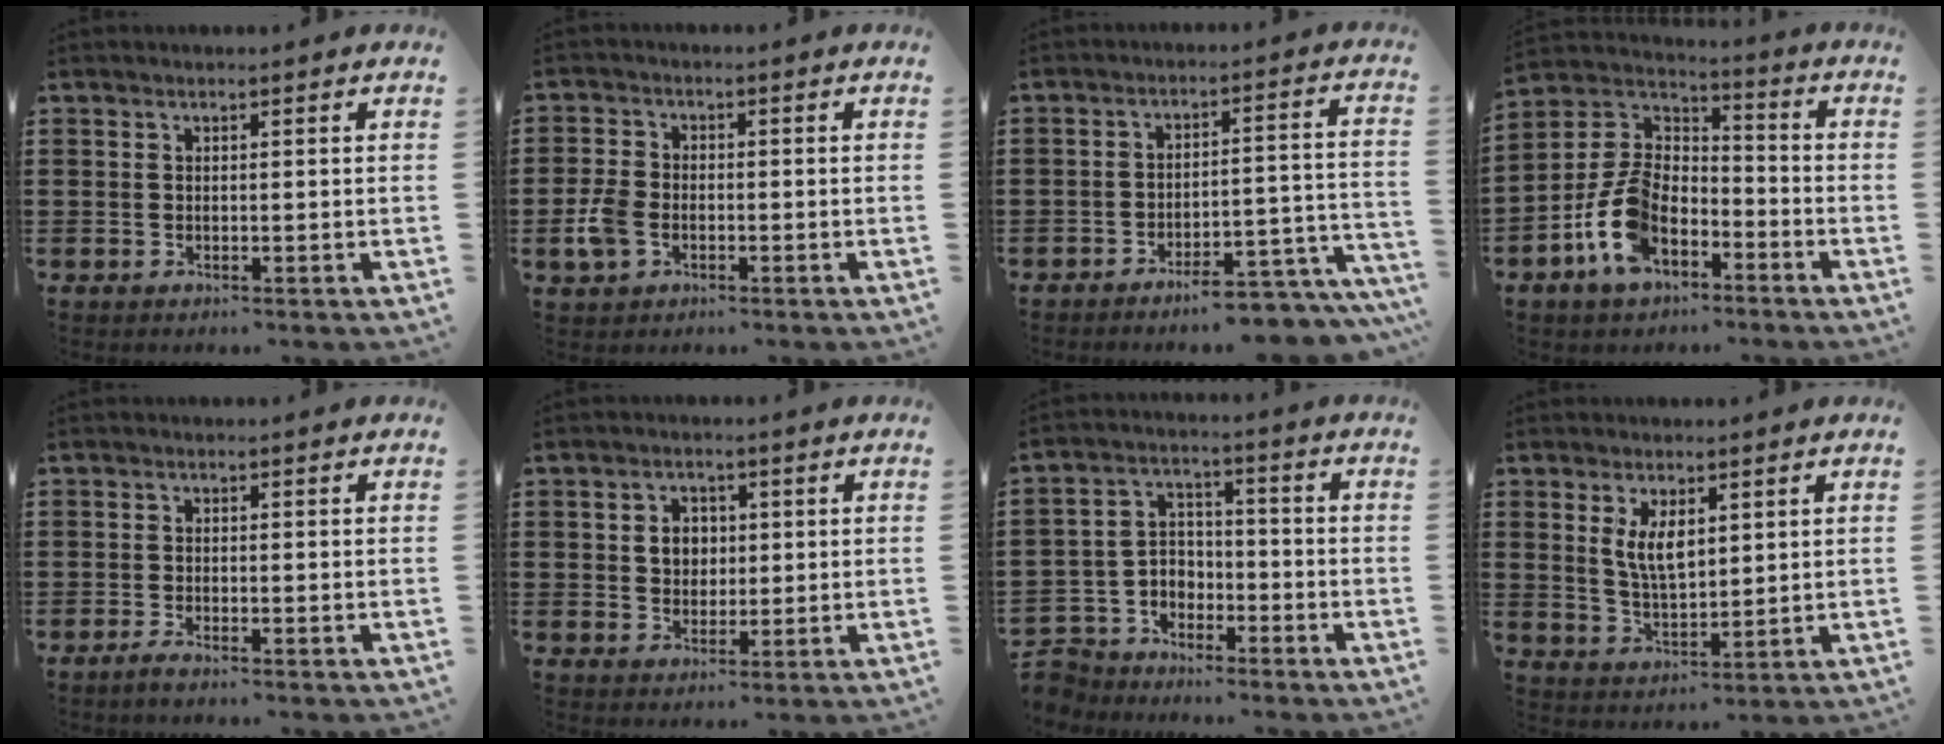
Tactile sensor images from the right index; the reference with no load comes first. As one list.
[{"total": 4.5, "force": [-1.6, 3.0, 2.8], "torque": [-0.078, -0.002, -0.035]}, {"total": 6.4, "force": [-5.9, 0.5, 2.4], "torque": [-0.031, 0.008, -0.111]}, {"total": 10.7, "force": [-5.3, 5.9, 7.1], "torque": [-0.182, 0.000, -0.110]}, {"total": 1.4, "force": [-1.2, 0.0, 0.6], "torque": [-0.012, -0.003, -0.023]}, {"total": 3.6, "force": [0.5, 3.1, 1.8], "torque": [-0.047, 0.012, 0.004]}, {"total": 4.9, "force": [-4.0, 2.9, 0.0], "torque": [-0.031, -0.002, -0.088]}, {"total": 5.1, "force": [1.8, 2.3, 4.2], "torque": [-0.080, 0.001, 0.030]}]